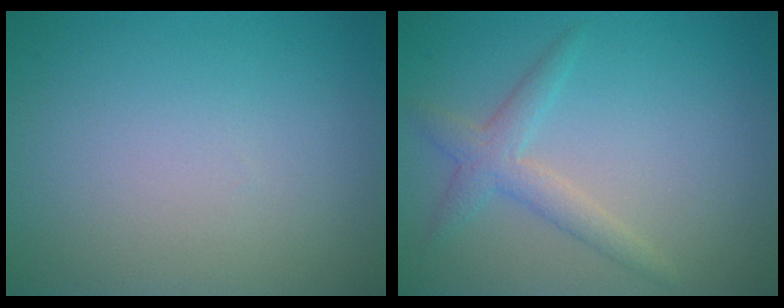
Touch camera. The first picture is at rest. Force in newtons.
{"total": 2.5, "press": 2.5, "slide": 0.0}